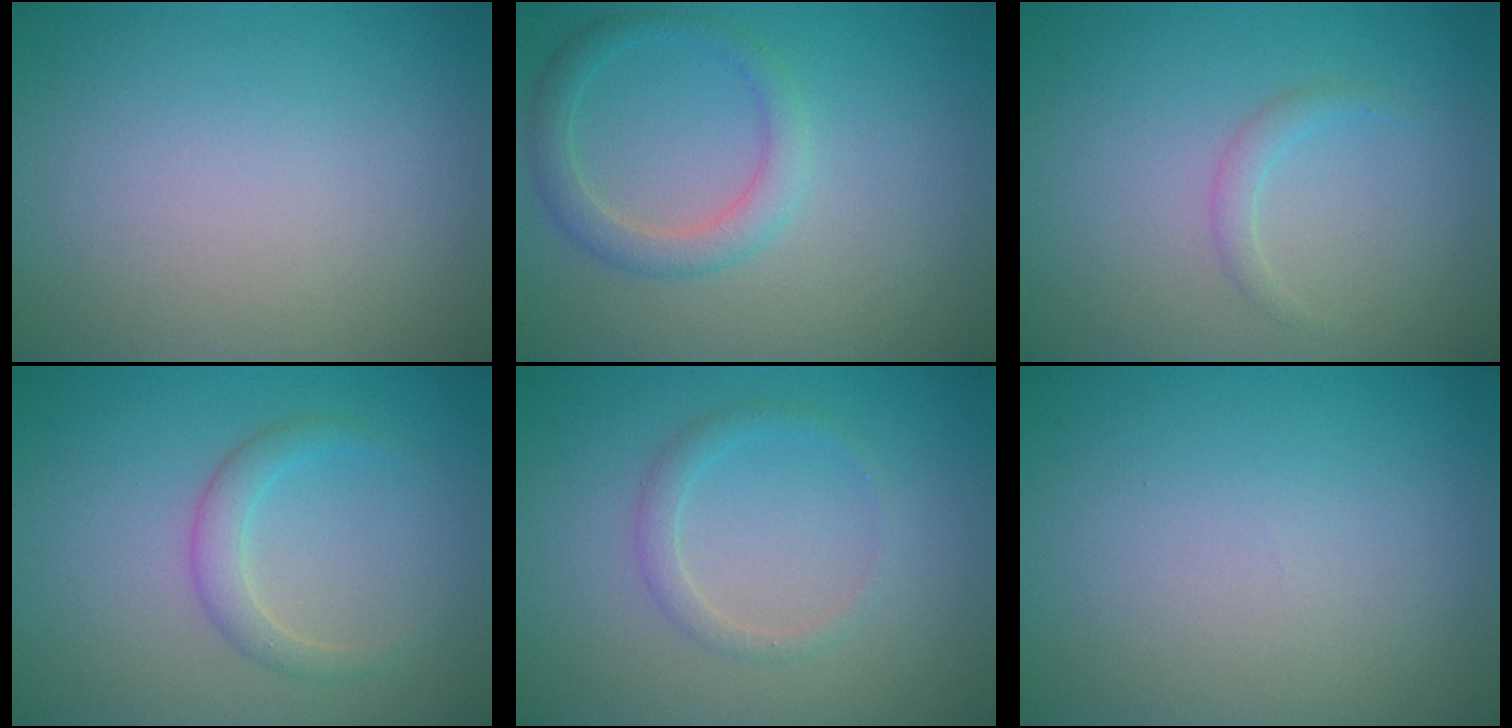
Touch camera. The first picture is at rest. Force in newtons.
{"total": 2.6, "press": 2.6, "slide": 0.2}
{"total": 1.1, "press": 1.1, "slide": 0.2}
{"total": 2.0, "press": 2.0, "slide": 0.1}
{"total": 1.5, "press": 1.4, "slide": 0.0}
{"total": 0.0}